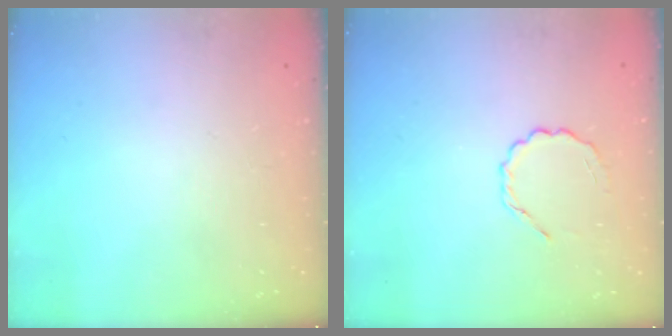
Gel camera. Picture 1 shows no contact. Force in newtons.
{"total": 2.5, "press": 2.3, "slide": 0.9}